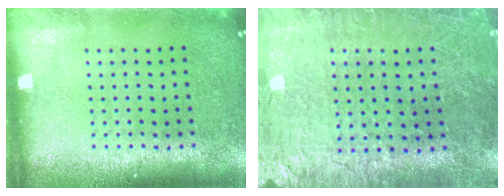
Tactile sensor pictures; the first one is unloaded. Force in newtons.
{"total": 1.6, "press": 1.6, "slide": 0.1}